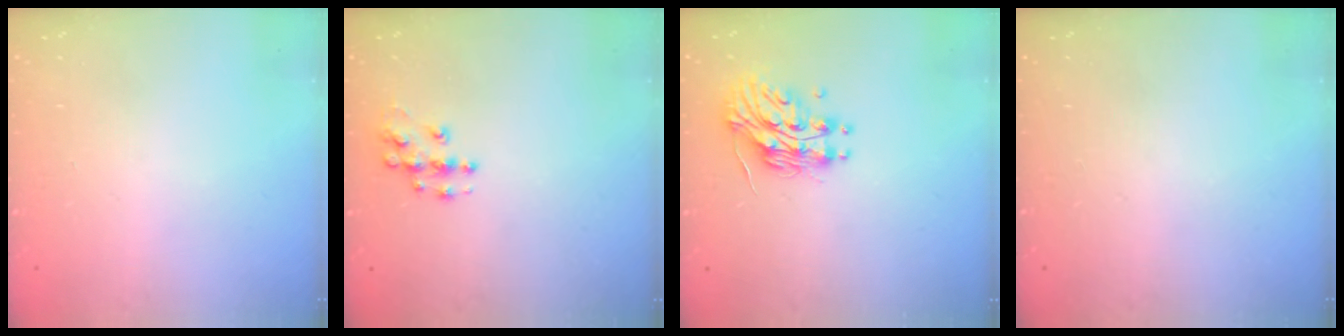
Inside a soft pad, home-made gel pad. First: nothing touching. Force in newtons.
{"total": 7.5, "press": 7.5, "slide": 0.4}
{"total": 14.0, "press": 13.9, "slide": 0.8}
{"total": 0.0}